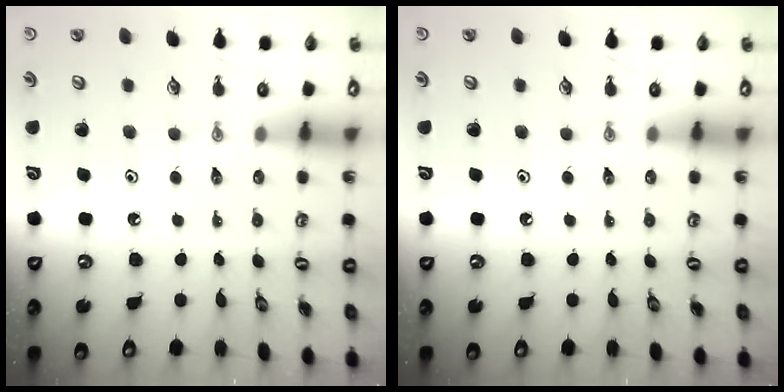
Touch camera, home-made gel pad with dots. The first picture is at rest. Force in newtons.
{"total": 0.0}